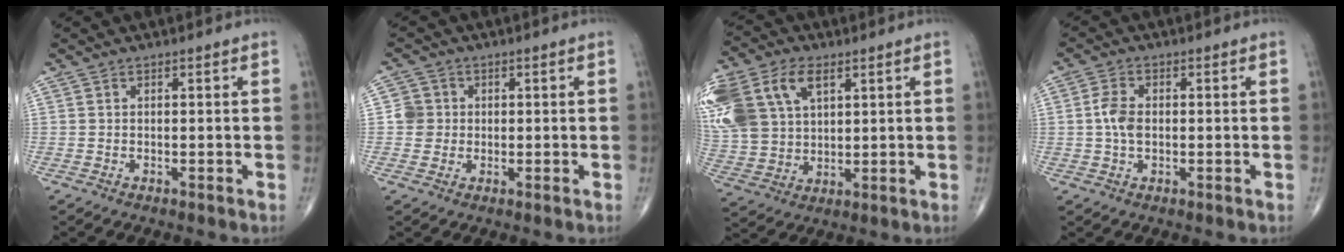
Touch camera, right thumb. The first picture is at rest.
{"total": 3.9, "force": [0.2, 3.8, 0.5], "torque": [0.020, 0.007, -0.001]}
{"total": 22.4, "force": [8.4, 15.2, 14.1], "torque": [-0.348, 0.033, 0.169]}
{"total": 4.5, "force": [0.0, 2.8, 3.5], "torque": [-0.073, 0.006, -0.005]}